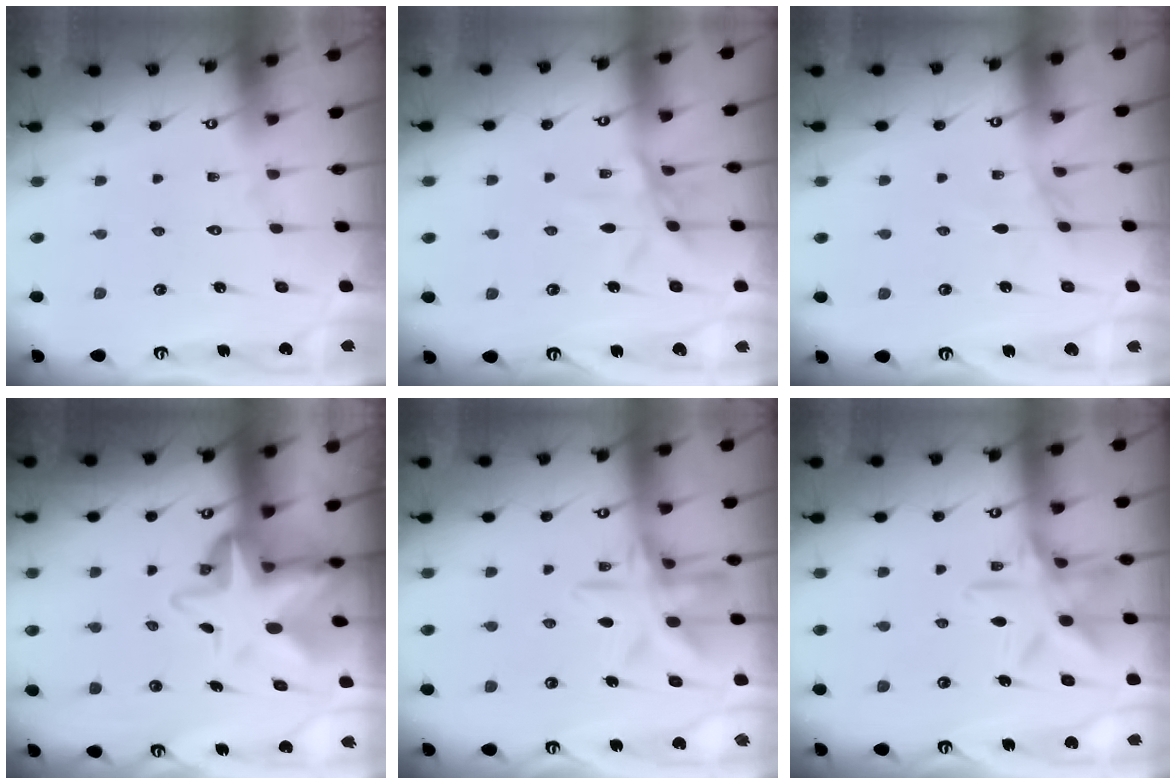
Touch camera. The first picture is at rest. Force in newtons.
{"total": 8.5, "press": 8.5, "slide": 0.5}
{"total": 3.6, "press": 3.6, "slide": 0.5}
{"total": 9.6, "press": 9.4, "slide": 2.0}
{"total": 13.3, "press": 13.2, "slide": 1.1}
{"total": 13.5, "press": 13.4, "slide": 1.0}